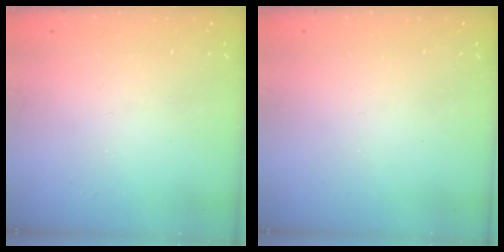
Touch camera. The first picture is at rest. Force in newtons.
{"total": 0.0}